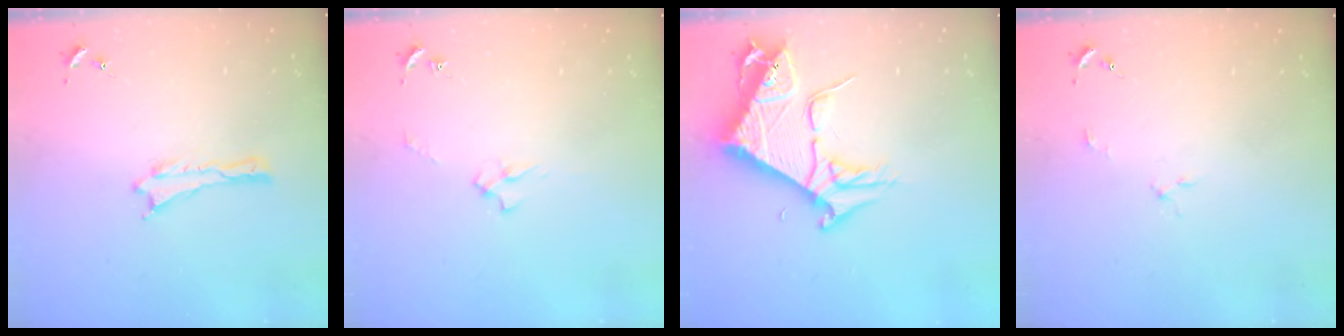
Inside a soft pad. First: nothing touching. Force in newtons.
{"total": 2.4, "press": 2.4, "slide": 0.4}
{"total": 8.8, "press": 8.7, "slide": 1.1}
{"total": 2.0, "press": 2.0, "slide": 0.1}